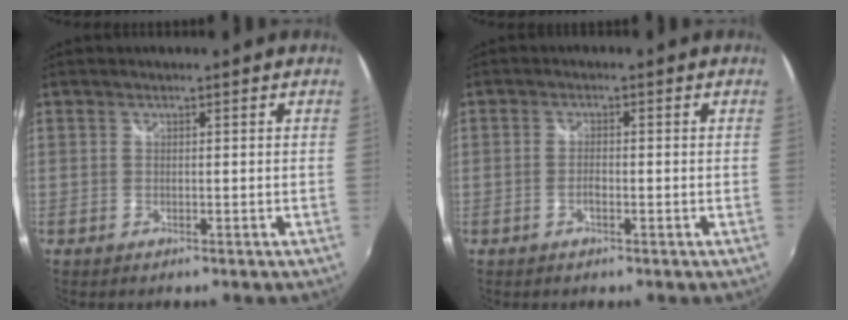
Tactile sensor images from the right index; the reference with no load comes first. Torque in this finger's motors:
{"motor_torque": [-0.34, 0.21, -0.02, 0.00]}